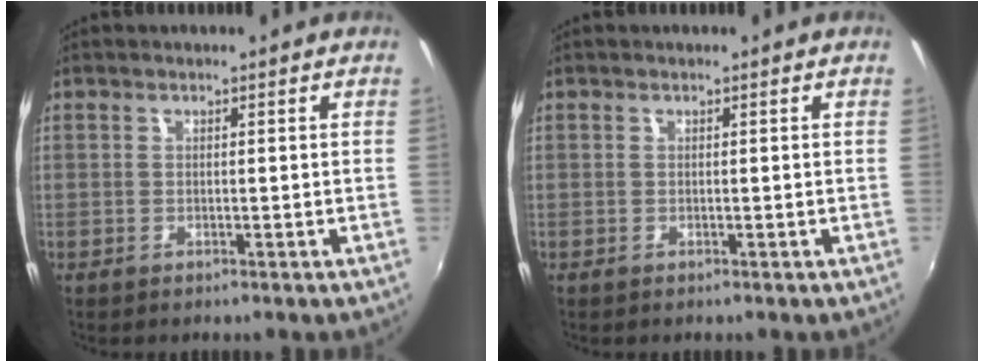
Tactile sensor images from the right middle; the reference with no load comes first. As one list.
[{"total": 0.0}]